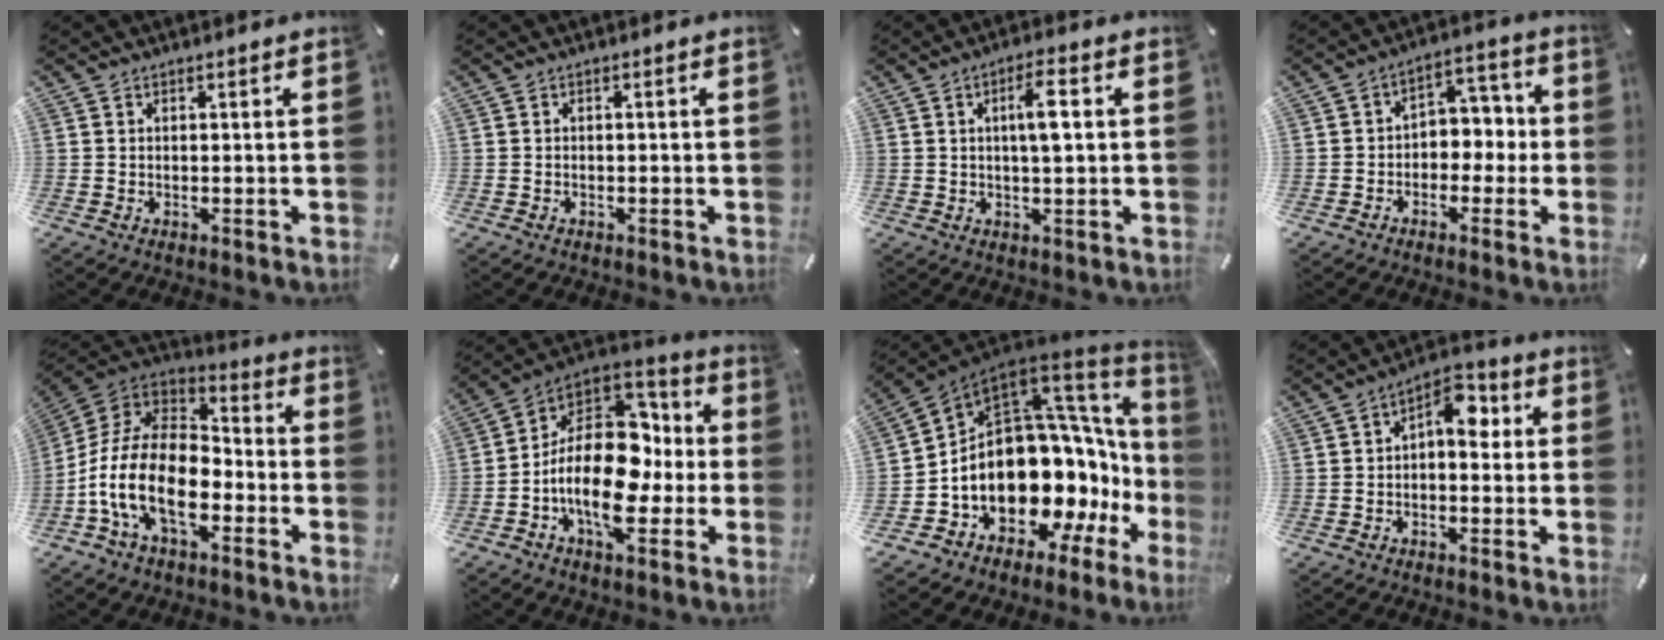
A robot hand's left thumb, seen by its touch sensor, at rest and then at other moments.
{"total": 0.7, "force": [-0.5, 0.4, 0.4], "torque": [-0.010, -0.001, -0.008]}
{"total": 6.3, "force": [0.8, 1.6, 6.1], "torque": [-0.109, 0.004, 0.008]}
{"total": 5.9, "force": [-1.7, 5.0, 2.6], "torque": [-0.026, 0.013, -0.039]}
{"total": 18.1, "force": [-7.8, 10.5, 12.5], "torque": [-0.266, 0.025, -0.135]}
{"total": 22.2, "force": [-3.1, 14.1, 16.8], "torque": [-0.315, 0.005, -0.046]}
{"total": 21.3, "force": [-2.1, 13.3, 16.5], "torque": [-0.262, -0.069, -0.001]}
{"total": 7.7, "force": [1.1, 4.4, 6.1], "torque": [-0.080, -0.003, 0.010]}